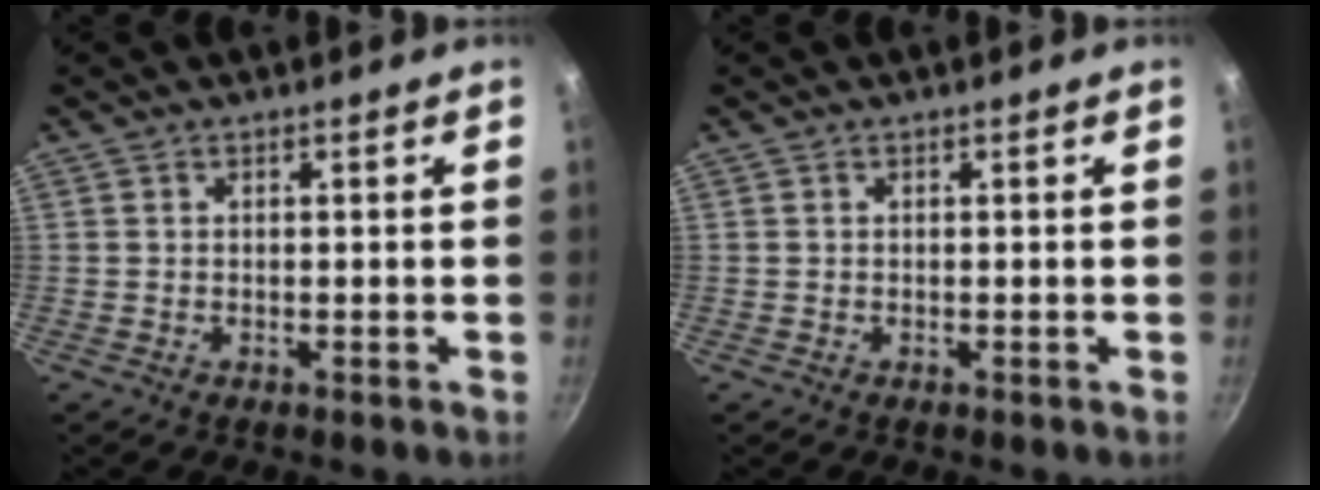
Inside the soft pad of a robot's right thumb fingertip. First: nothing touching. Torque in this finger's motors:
{"motor_torque": [0.00, 0.00, 0.00, 0.00, 0.00]}